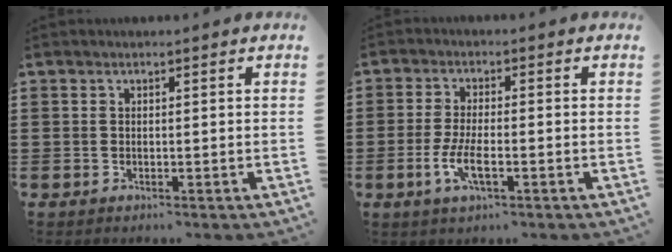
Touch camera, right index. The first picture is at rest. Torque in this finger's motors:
{"motor_torque": [1.98, 0.16, 0.55, 0.16]}